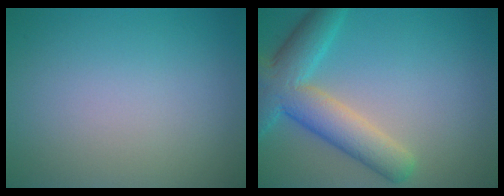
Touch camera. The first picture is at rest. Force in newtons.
{"total": 6.8, "press": 6.8, "slide": 0.4}